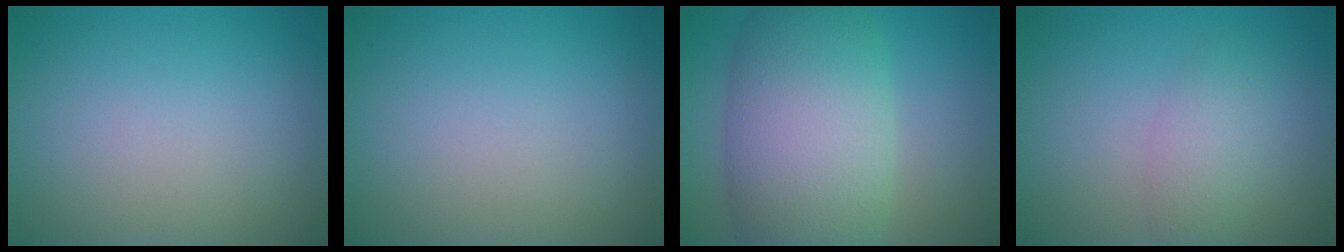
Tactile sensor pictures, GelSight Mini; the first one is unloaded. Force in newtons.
{"total": 0.0}
{"total": 10.6, "press": 10.6, "slide": 0.5}
{"total": 2.3, "press": 2.3, "slide": 0.0}